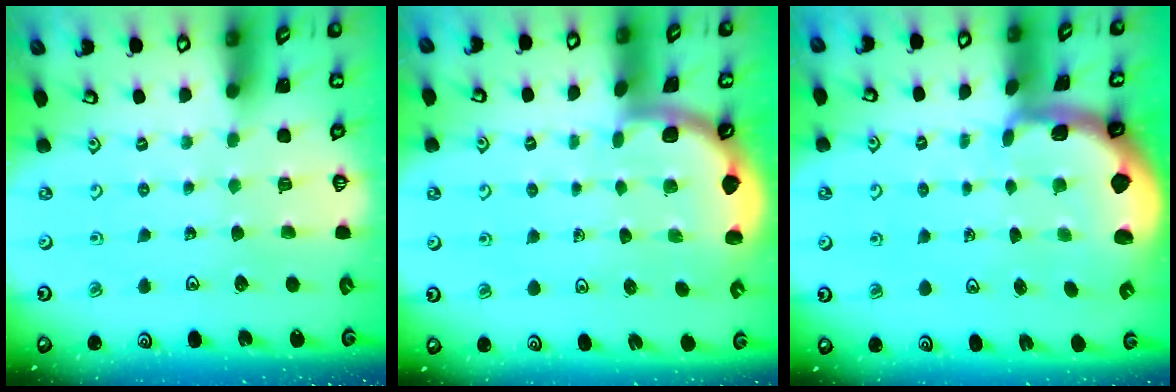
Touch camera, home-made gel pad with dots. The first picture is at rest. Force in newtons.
{"total": 1.7, "press": 1.7, "slide": 0.0}
{"total": 1.5, "press": 1.5, "slide": 0.4}